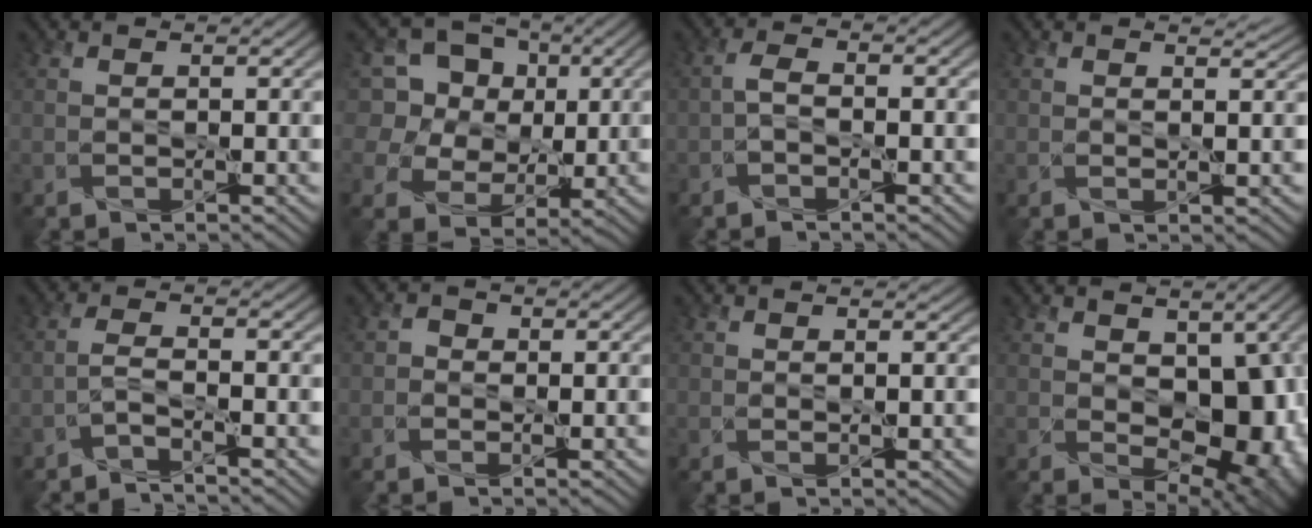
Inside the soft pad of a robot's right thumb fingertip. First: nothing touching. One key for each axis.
{"total": 14.1, "fx": 5.3, "fy": 11.6, "fz": 5.9, "tx": -0.201, "ty": 0.039, "tz": 0.112}
{"total": 2.1, "fx": -0.8, "fy": 1.0, "fz": 1.6, "tx": -0.039, "ty": 0.006, "tz": -0.020}
{"total": 1.6, "fx": 1.4, "fy": 0.4, "fz": 0.7, "tx": -0.012, "ty": -0.006, "tz": 0.021}
{"total": 2.4, "fx": -1.9, "fy": 0.3, "fz": 1.4, "tx": -0.031, "ty": 0.004, "tz": -0.047}
{"total": 1.6, "fx": -0.4, "fy": 1.4, "fz": 0.7, "tx": -0.008, "ty": -0.002, "tz": -0.011}
{"total": 0.5, "fx": 0.2, "fy": 0.2, "fz": 0.4, "tx": -0.011, "ty": -0.002, "tz": 0.005}
{"total": 10.9, "fx": -0.2, "fy": 6.9, "fz": 8.4, "tx": -0.111, "ty": -0.027, "tz": 0.014}